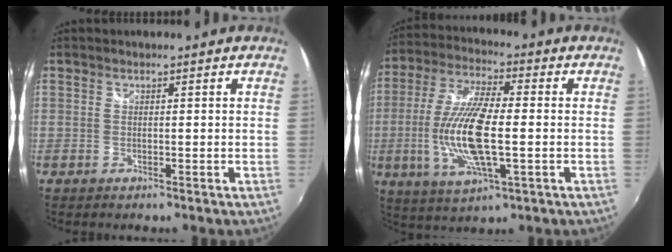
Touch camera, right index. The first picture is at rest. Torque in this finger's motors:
{"motor_torque": [2.14, 0.00, 1.05, 0.21]}